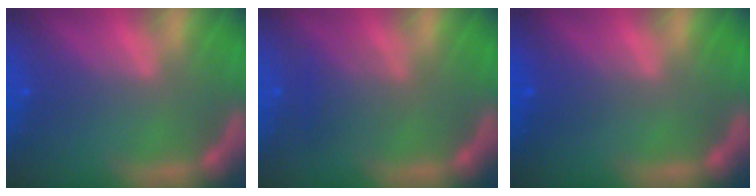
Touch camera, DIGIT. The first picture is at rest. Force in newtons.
{"total": 2.5}
{"total": 1.4}